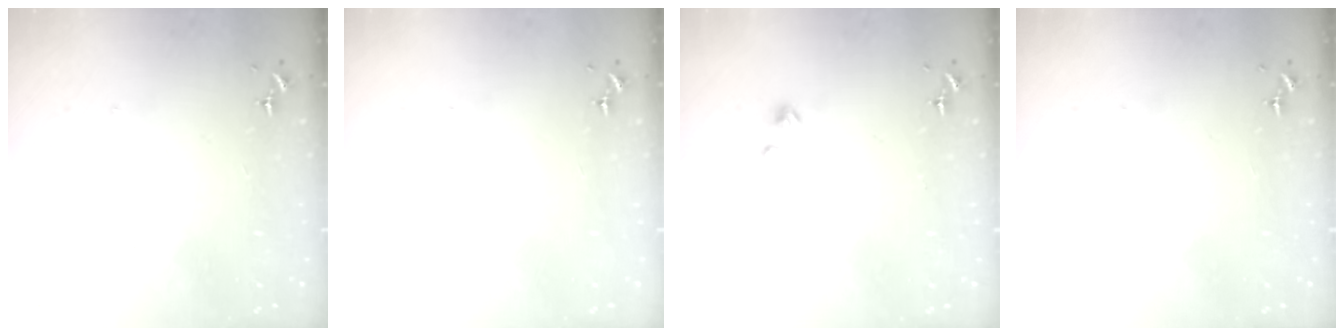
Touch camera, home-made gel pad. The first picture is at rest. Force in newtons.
{"total": 0.0}
{"total": 1.1, "press": 1.1, "slide": 0.2}
{"total": 0.0}